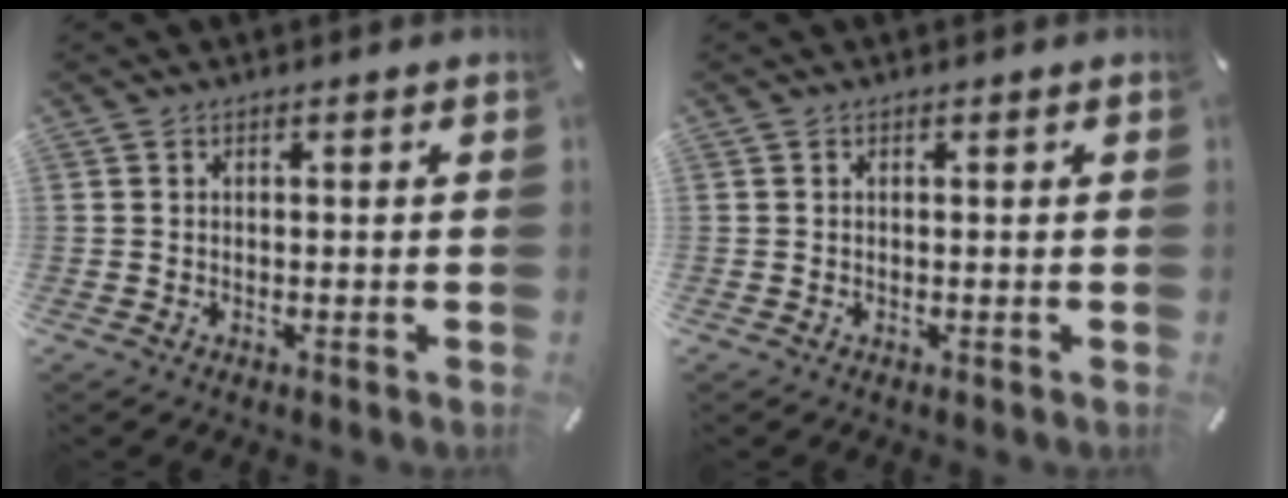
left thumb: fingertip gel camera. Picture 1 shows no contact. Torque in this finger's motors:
{"motor_torque": [0.07, 0.09, -0.05, 0.04, 0.00]}